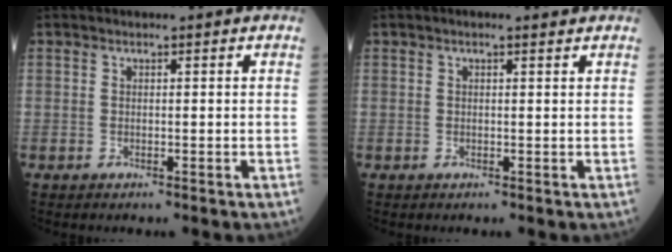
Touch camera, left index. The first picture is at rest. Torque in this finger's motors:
{"motor_torque": [0.35, -0.31, -0.05, -0.01]}